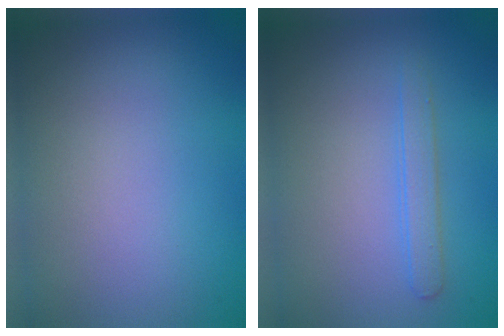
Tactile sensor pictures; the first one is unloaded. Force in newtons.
{"total": 1.6, "press": 1.6, "slide": 0.1}